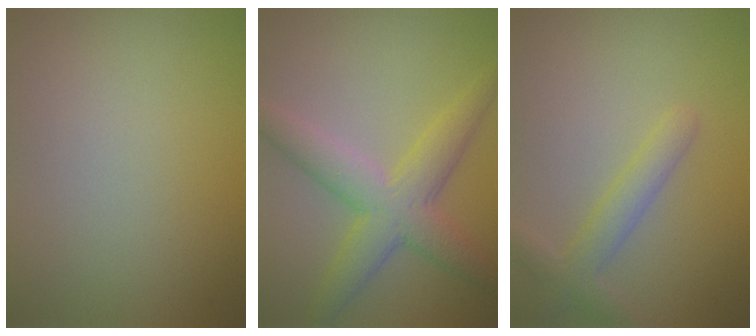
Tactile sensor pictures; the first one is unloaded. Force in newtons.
{"total": 5.6, "press": 5.6, "slide": 0.2}
{"total": 2.8, "press": 2.8, "slide": 0.2}